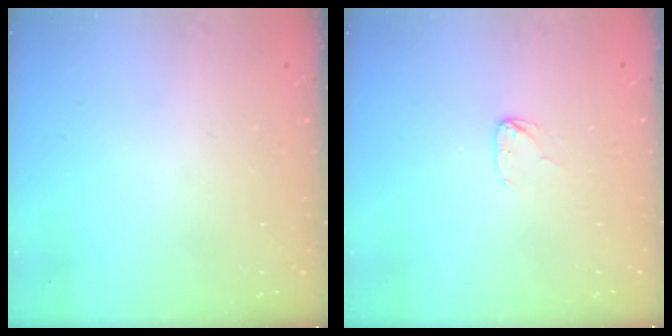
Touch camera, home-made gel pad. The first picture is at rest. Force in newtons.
{"total": 3.5, "press": 3.5, "slide": 0.2}